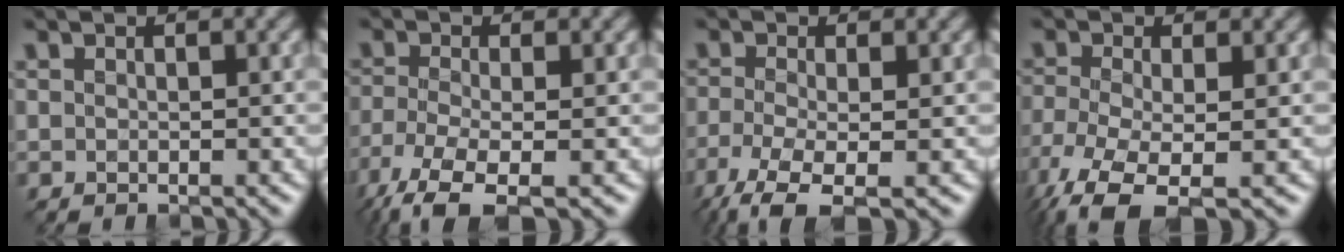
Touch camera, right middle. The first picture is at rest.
{"total": 6.8, "force": [-4.4, 1.9, 4.8], "torque": [-0.102, -0.017, -0.091]}
{"total": 5.3, "force": [-3.1, 1.4, 4.1], "torque": [-0.085, -0.013, -0.070]}
{"total": 8.0, "force": [-4.7, 2.8, 5.8], "torque": [-0.133, -0.027, -0.090]}